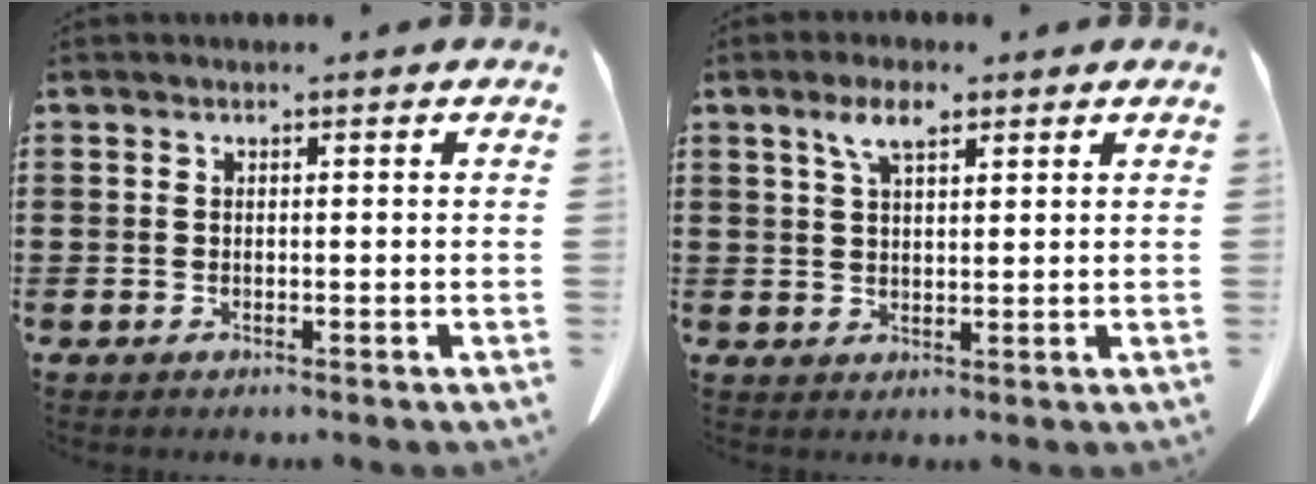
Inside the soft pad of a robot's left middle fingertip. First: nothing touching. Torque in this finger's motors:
{"motor_torque": [0.49, -0.07, 0.16, 0.08]}